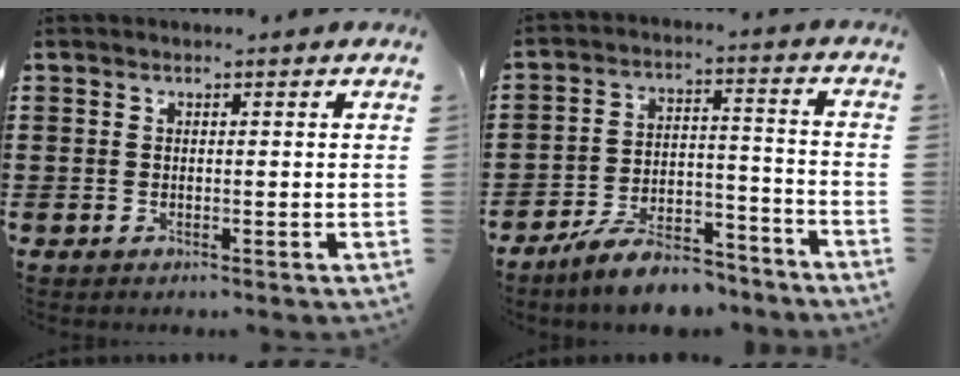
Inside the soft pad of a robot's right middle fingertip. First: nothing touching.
{"total": 8.5, "force": [-7.6, 2.0, 3.2], "torque": [-0.051, 0.024, -0.141]}